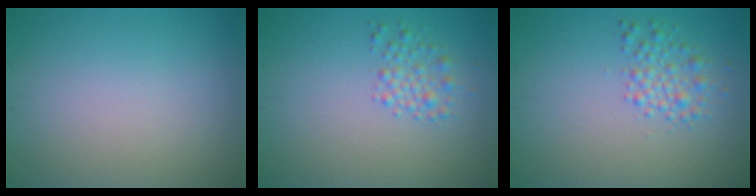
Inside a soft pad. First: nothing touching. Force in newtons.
{"total": 1.8, "press": 1.8, "slide": 0.1}
{"total": 2.3, "press": 2.3, "slide": 0.1}